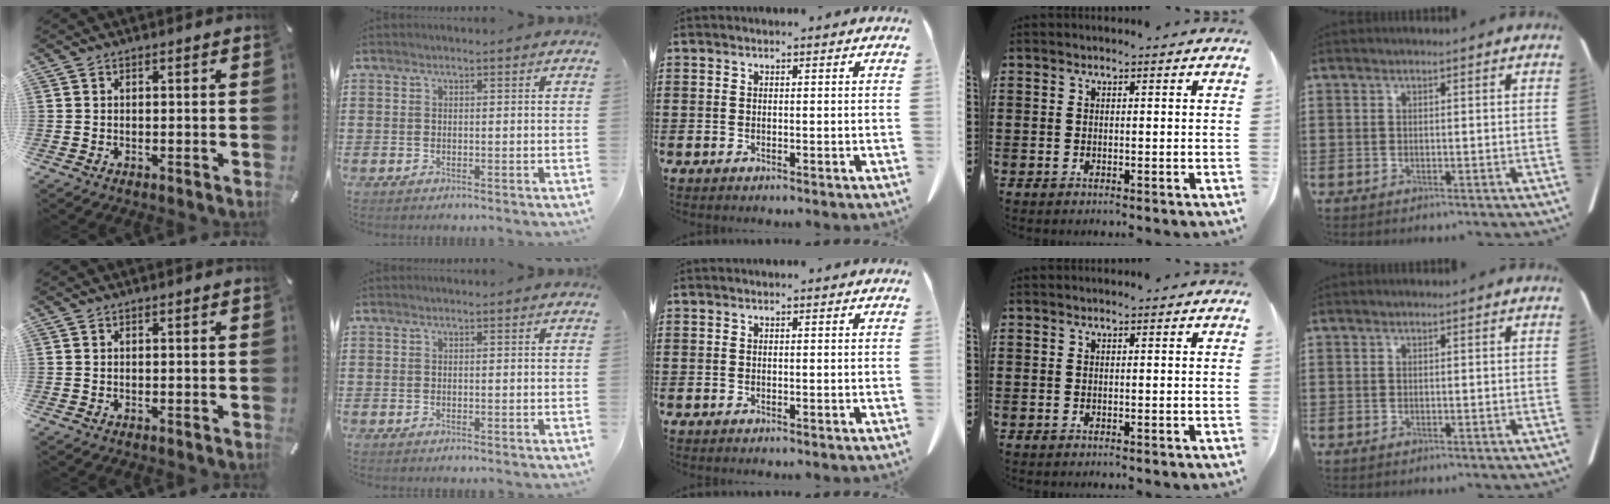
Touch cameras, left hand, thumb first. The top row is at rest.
{}